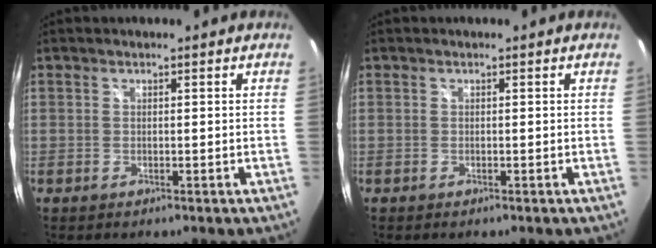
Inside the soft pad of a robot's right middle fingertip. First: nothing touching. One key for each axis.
{"total": 0.0}